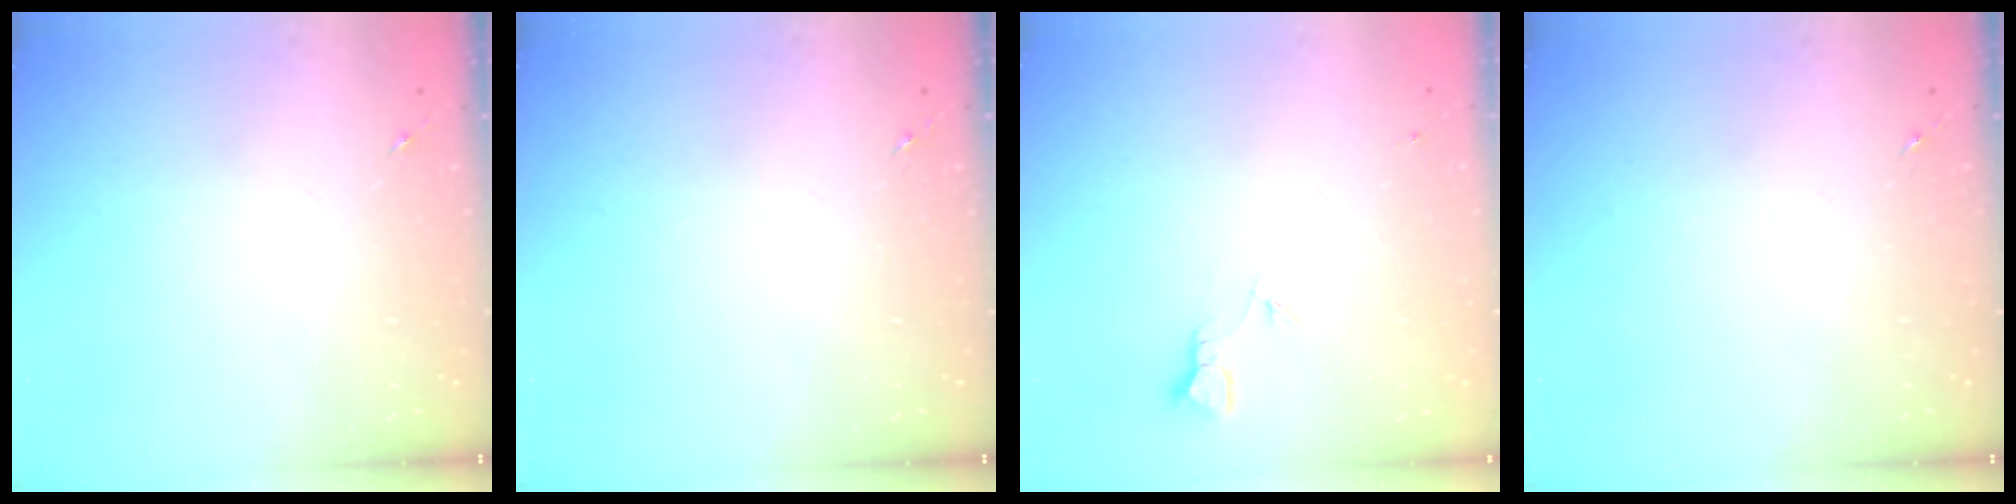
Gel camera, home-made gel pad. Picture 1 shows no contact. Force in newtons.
{"total": 0.0}
{"total": 2.3, "press": 2.3, "slide": 0.1}
{"total": 0.0}